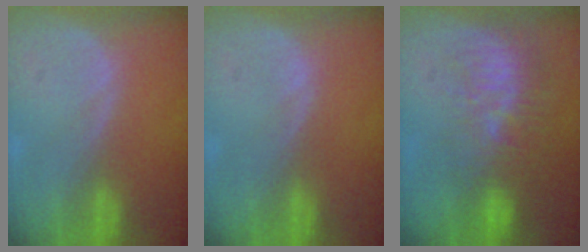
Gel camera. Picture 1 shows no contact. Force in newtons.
{"total": 0.0}
{"total": 9.4, "press": 8.8, "slide": 3.4}